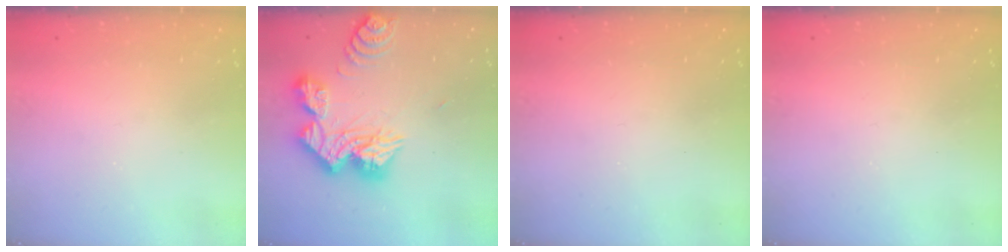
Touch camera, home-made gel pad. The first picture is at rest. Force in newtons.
{"total": 19.6, "press": 19.5, "slide": 1.9}
{"total": 0.0}
{"total": 0.0}